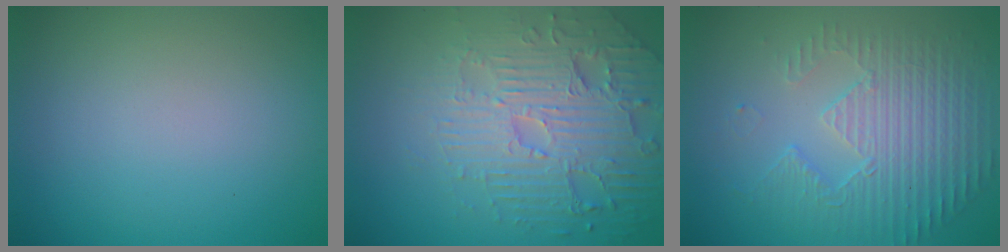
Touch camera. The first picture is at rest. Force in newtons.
{"total": 6.2, "press": 5.0, "slide": 3.7}
{"total": 4.2, "press": 3.6, "slide": 2.1}